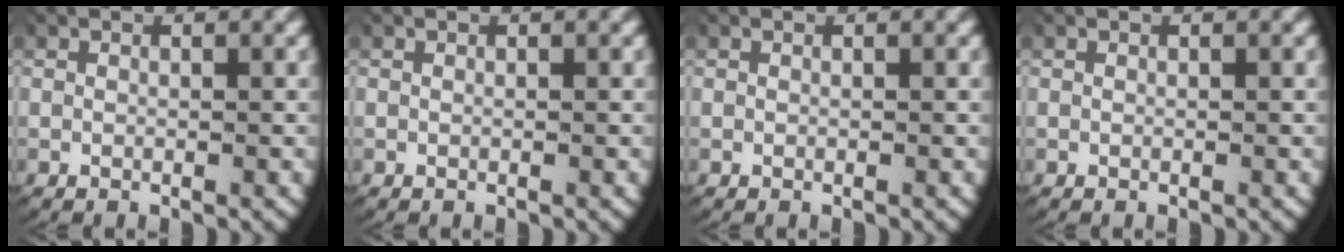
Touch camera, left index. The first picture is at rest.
{"total": 0.0}
{"total": 0.0}
{"total": 0.0}